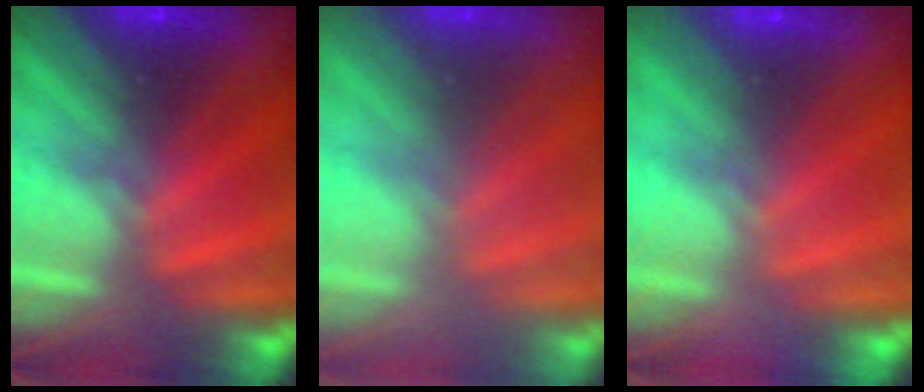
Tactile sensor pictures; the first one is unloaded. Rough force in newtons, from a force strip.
{"total": 2.9}
{"total": 10.8}